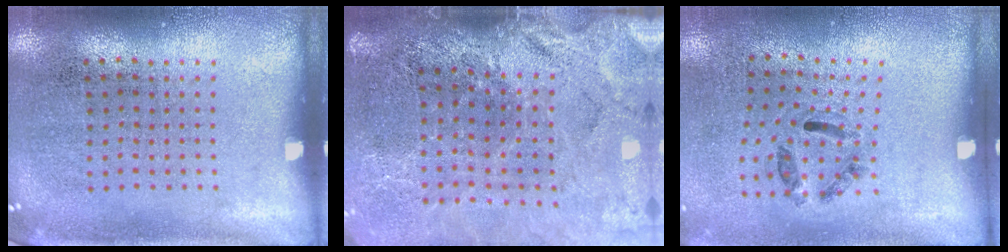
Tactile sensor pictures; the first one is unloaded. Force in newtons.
{"total": 4.0, "press": 3.3, "slide": 2.2}
{"total": 1.3, "press": 0.6, "slide": 1.1}